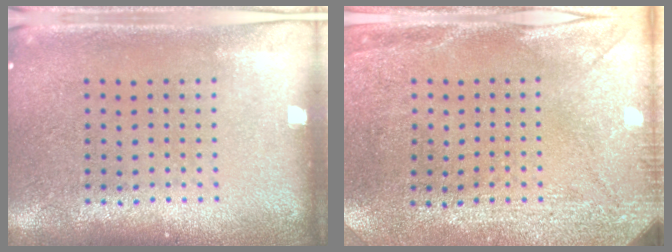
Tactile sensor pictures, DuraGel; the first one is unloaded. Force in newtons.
{"total": 3.0, "press": 2.3, "slide": 1.9}